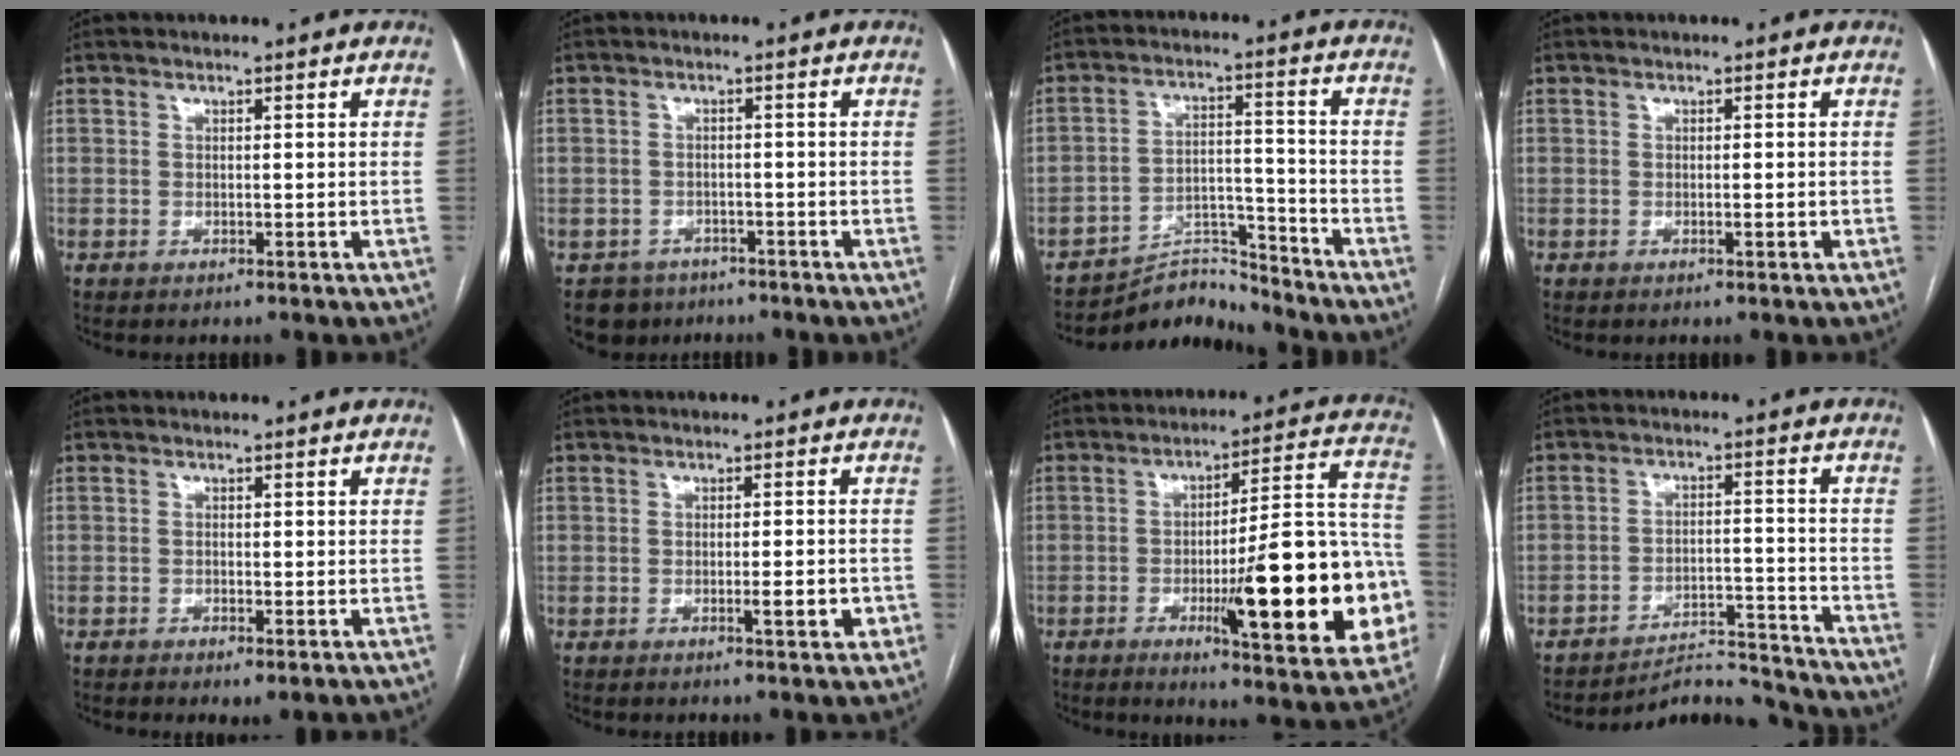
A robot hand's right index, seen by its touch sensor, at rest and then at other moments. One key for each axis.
{"total": 4.6, "fx": -3.0, "fy": 3.4, "fz": -0.3, "tx": 0.011, "ty": 0.009, "tz": -0.046}
{"total": 7.0, "fx": -6.8, "fy": 0.8, "fz": -1.5, "tx": 0.035, "ty": 0.035, "tz": -0.115}
{"total": 1.0, "fx": -0.4, "fy": 0.1, "fz": 0.9, "tx": -0.016, "ty": 0.000, "tz": -0.005}
{"total": 1.9, "fx": -1.0, "fy": 0.5, "fz": 1.5, "tx": -0.022, "ty": -0.004, "tz": -0.011}
{"total": 3.4, "fx": -1.2, "fy": 0.5, "fz": 3.1, "tx": -0.045, "ty": -0.001, "tz": -0.015}
{"total": 23.8, "fx": -6.0, "fy": 3.3, "fz": 22.8, "tx": -0.245, "ty": 0.012, "tz": -0.074}
{"total": 9.9, "fx": -9.8, "fy": 0.5, "fz": -1.2, "tx": 0.023, "ty": 0.034, "tz": -0.145}